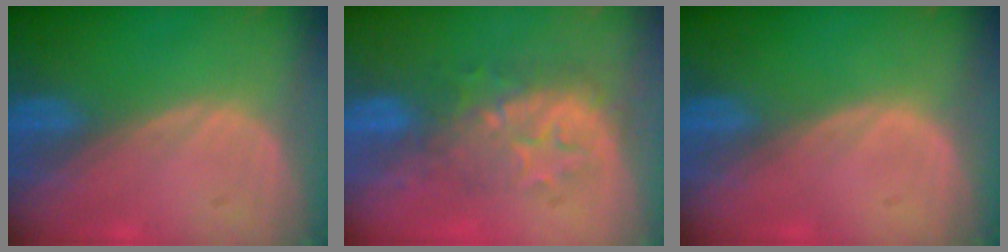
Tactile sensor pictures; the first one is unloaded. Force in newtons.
{"total": 7.8, "press": 7.5, "slide": 2.1}
{"total": 0.0}